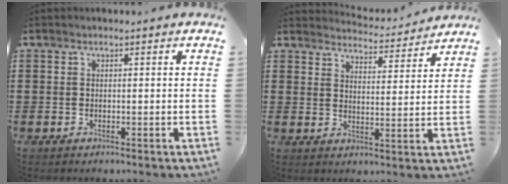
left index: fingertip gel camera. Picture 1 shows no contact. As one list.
[{"total": 4.1, "force": [4.1, 0.0, 0.3], "torque": [-0.018, -0.030, 0.068]}]